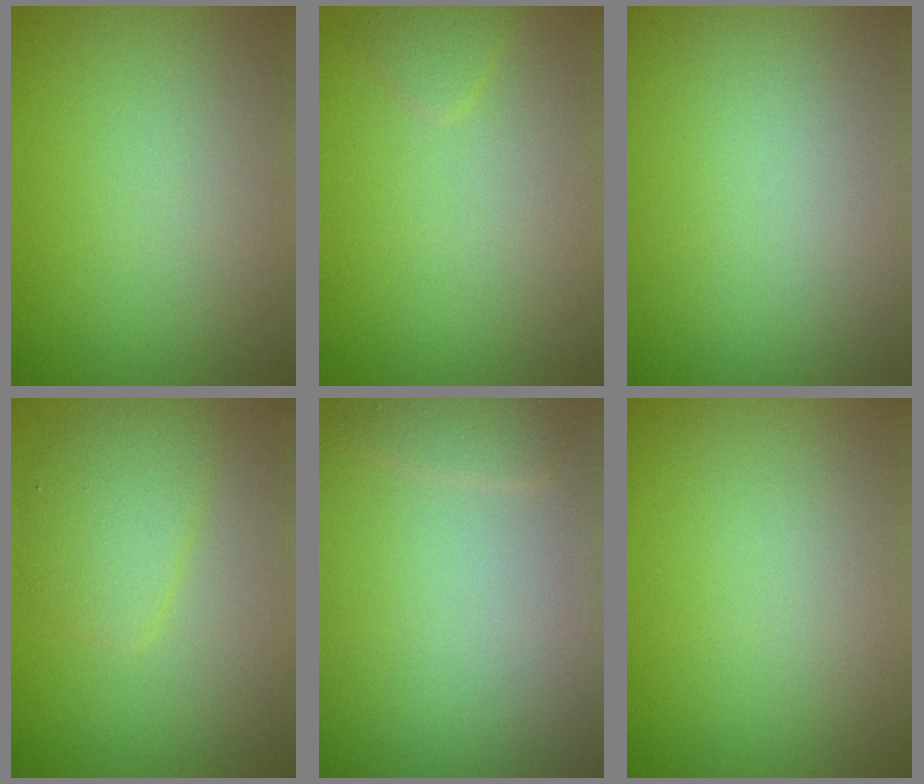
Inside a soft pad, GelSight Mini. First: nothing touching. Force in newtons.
{"total": 0.9, "press": 0.9, "slide": 0.1}
{"total": 0.0}
{"total": 2.9, "press": 2.9, "slide": 0.1}
{"total": 1.5, "press": 1.4, "slide": 0.1}
{"total": 0.0}